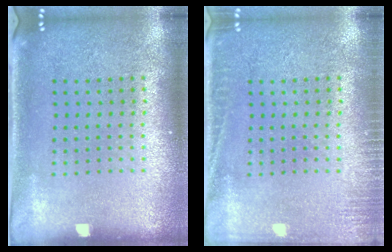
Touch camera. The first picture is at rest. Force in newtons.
{"total": 1.9, "press": 1.9, "slide": 0.4}